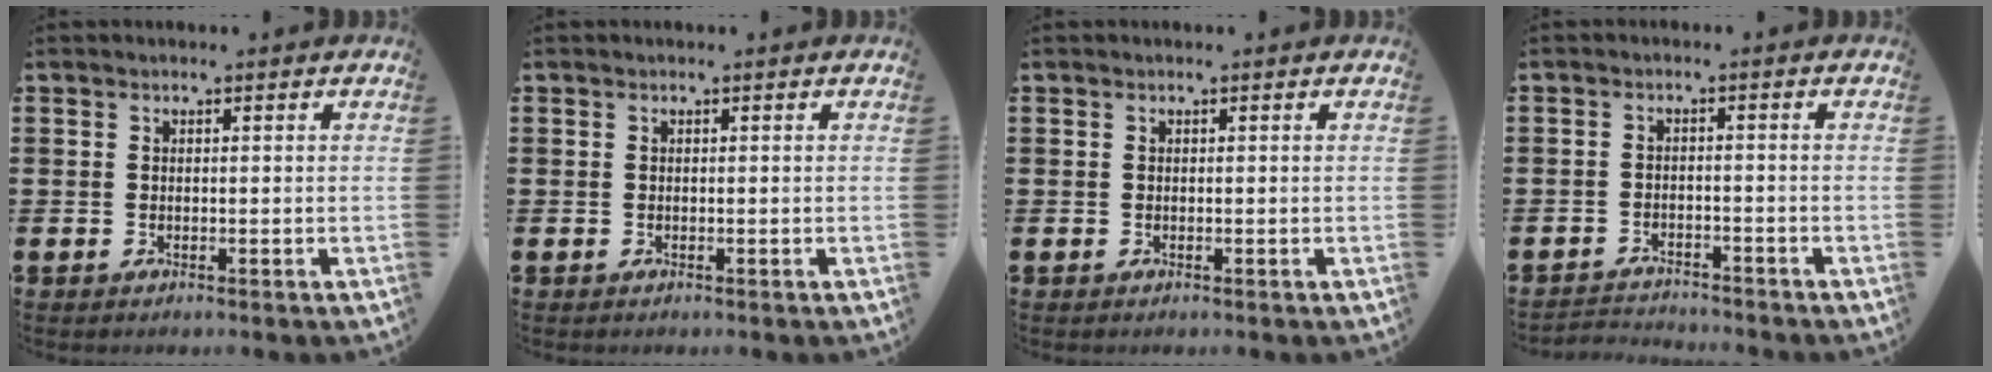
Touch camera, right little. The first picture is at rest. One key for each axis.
{"total": 0.0}
{"total": 0.0}
{"total": 2.1, "fx": -2.1, "fy": 0.0, "fz": -0.2, "tx": -0.004, "ty": 0.001, "tz": -0.047}